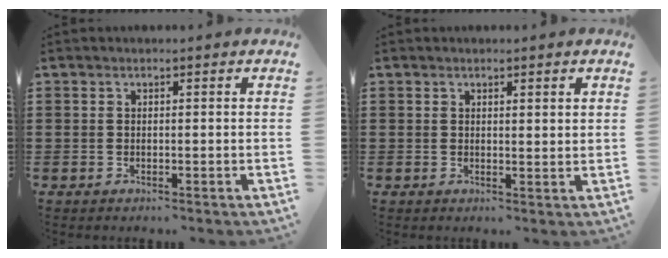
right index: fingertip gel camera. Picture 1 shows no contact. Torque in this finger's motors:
{"motor_torque": [-0.15, 0.37, 0.00, -0.01]}